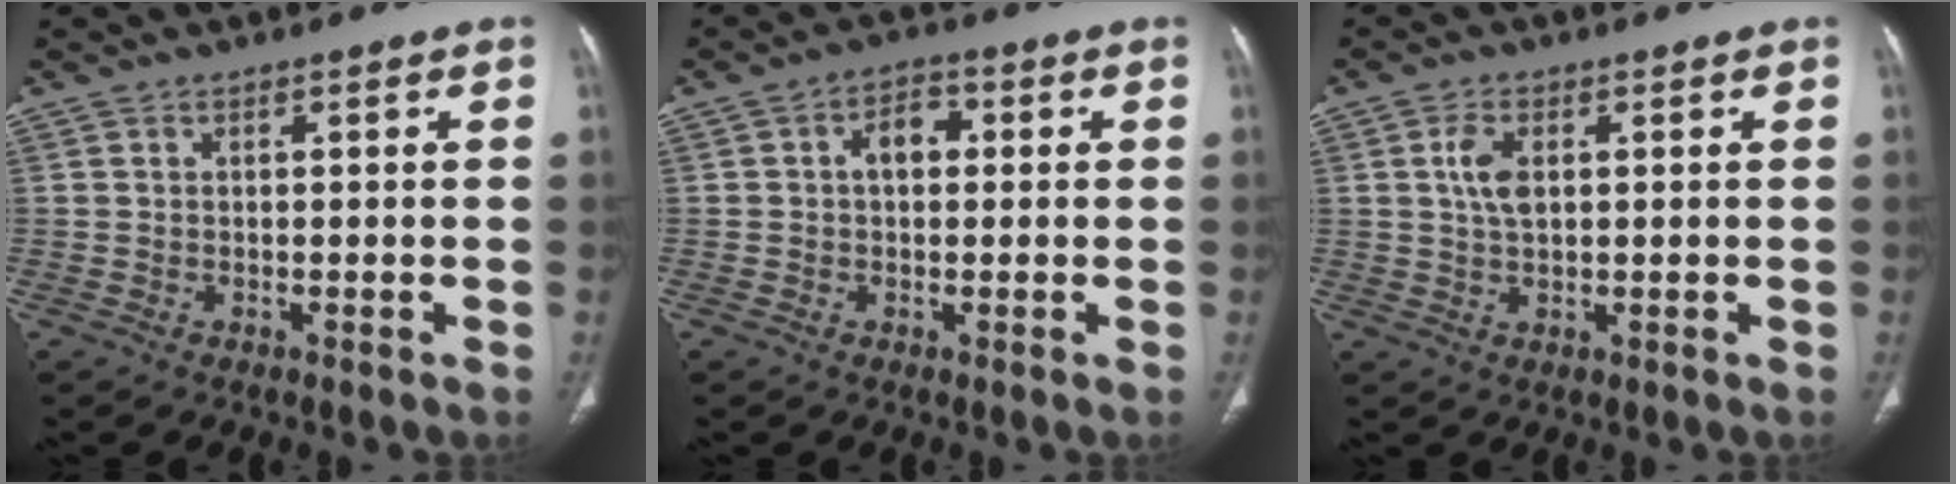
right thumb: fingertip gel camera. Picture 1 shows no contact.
{"total": 4.8, "force": [0.6, 3.2, 3.5], "torque": [-0.044, 0.014, 0.003]}
{"total": 4.4, "force": [1.0, 2.3, 3.6], "torque": [-0.076, -0.002, 0.020]}